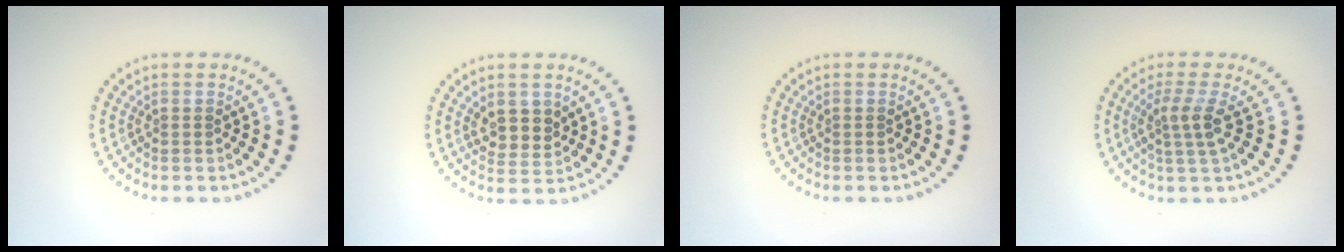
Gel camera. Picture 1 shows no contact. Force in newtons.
{"total": 2.8, "press": 2.5, "slide": 1.3}
{"total": 0.0}
{"total": 2.6, "press": 2.0, "slide": 1.7}